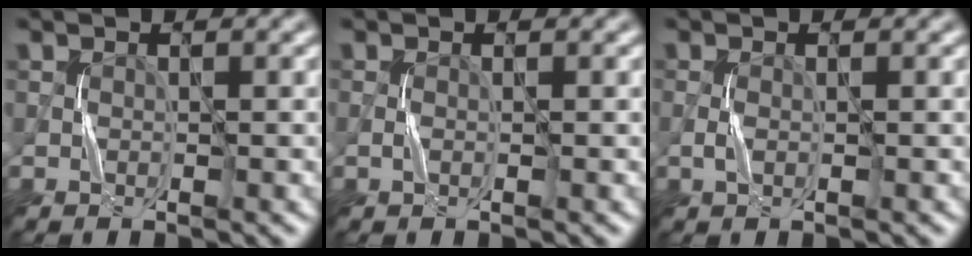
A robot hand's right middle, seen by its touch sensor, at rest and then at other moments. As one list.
[{"total": 0.0}, {"total": 0.7, "force": [-0.3, 0.1, 0.6], "torque": [-0.019, 0.001, -0.007]}]